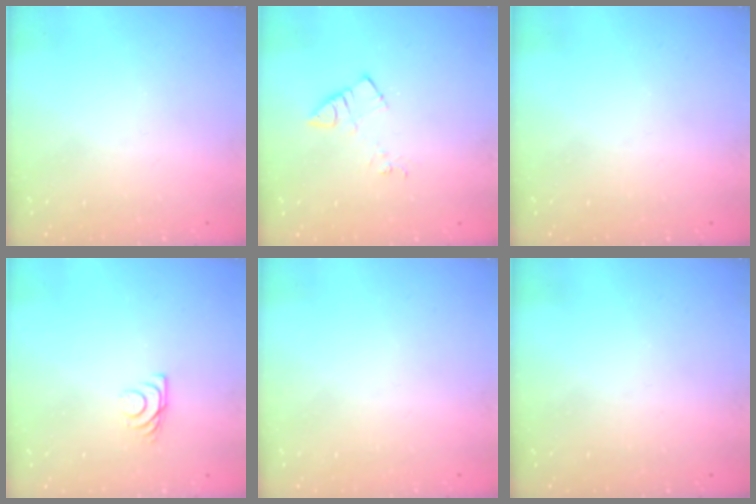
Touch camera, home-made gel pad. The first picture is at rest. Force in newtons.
{"total": 5.2, "press": 5.2, "slide": 0.7}
{"total": 0.0}
{"total": 5.4, "press": 5.3, "slide": 0.7}
{"total": 1.8, "press": 1.7, "slide": 0.1}
{"total": 0.0}